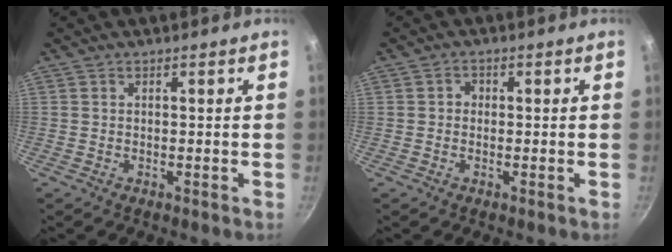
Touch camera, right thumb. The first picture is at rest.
{"total": 1.6, "force": [-0.1, 1.4, 0.6], "torque": [-0.004, 0.004, -0.005]}